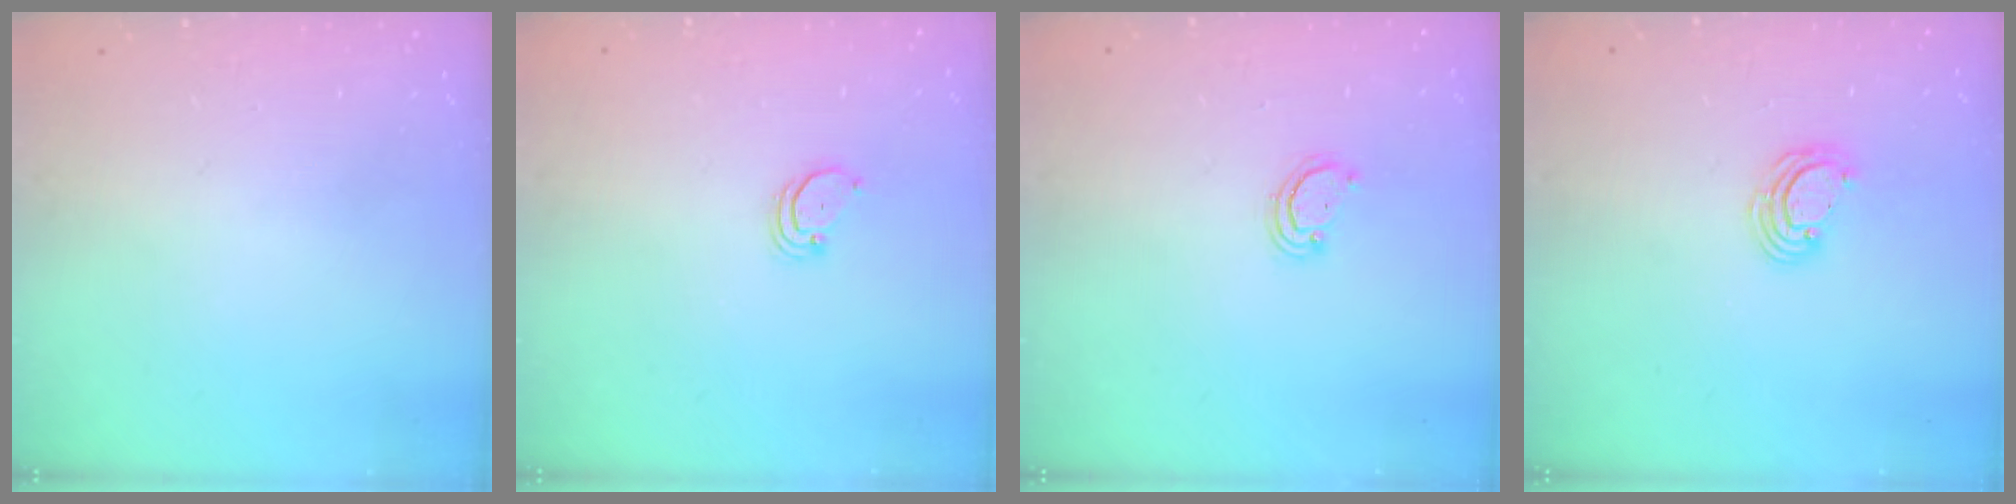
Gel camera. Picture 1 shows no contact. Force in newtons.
{"total": 2.0, "press": 2.0, "slide": 0.2}
{"total": 2.3, "press": 2.3, "slide": 0.3}
{"total": 5.5, "press": 5.5, "slide": 0.2}